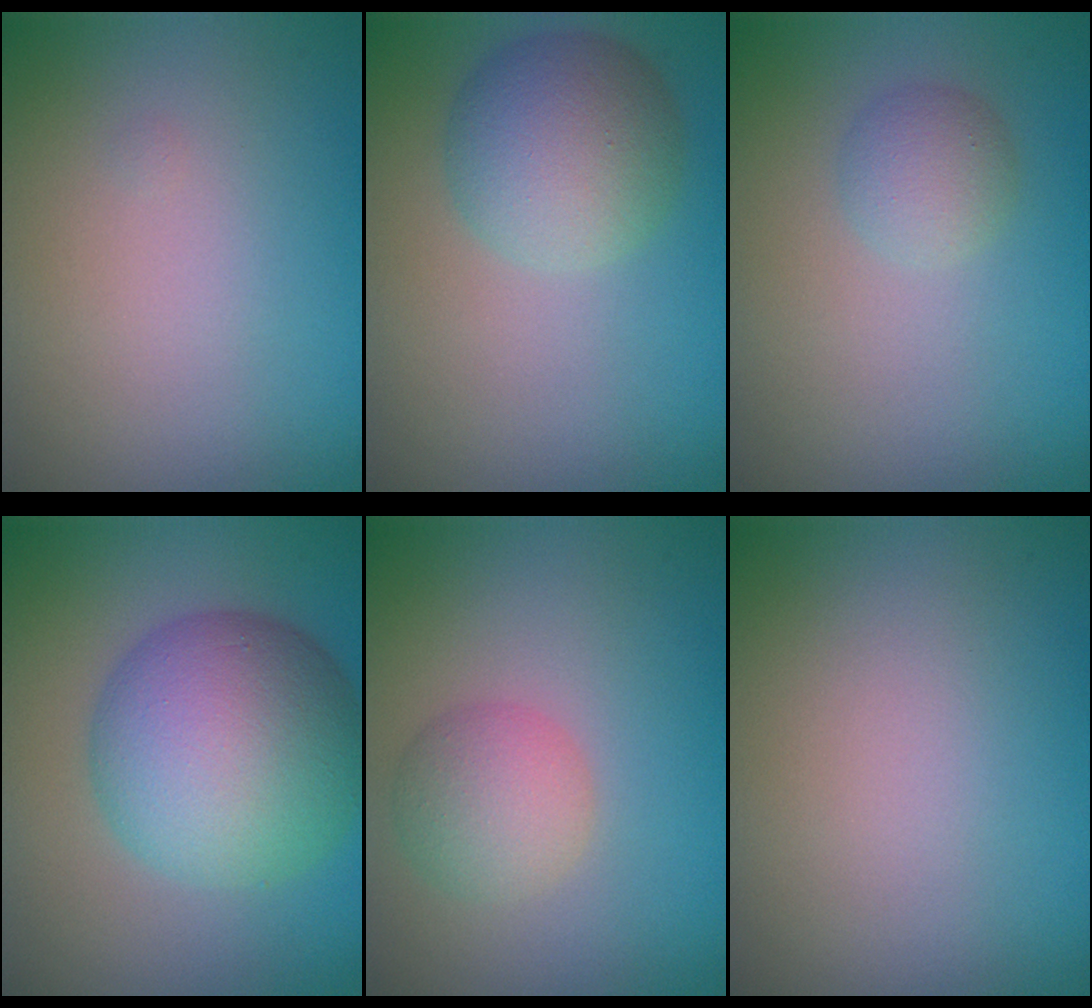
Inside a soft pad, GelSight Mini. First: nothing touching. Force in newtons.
{"total": 5.1, "press": 5.1, "slide": 0.1}
{"total": 1.9, "press": 1.9, "slide": 0.1}
{"total": 9.8, "press": 9.8, "slide": 0.1}
{"total": 2.9, "press": 2.9, "slide": 0.1}
{"total": 0.0}